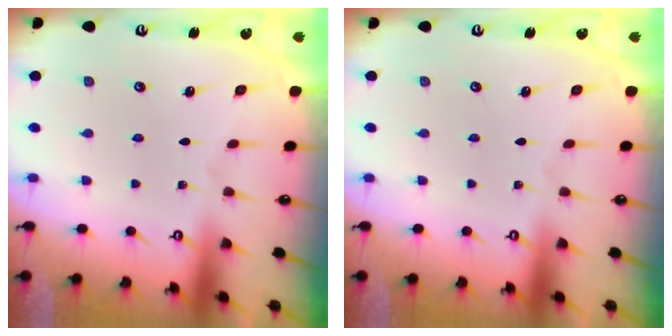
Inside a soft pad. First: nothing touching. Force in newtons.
{"total": 0.0}